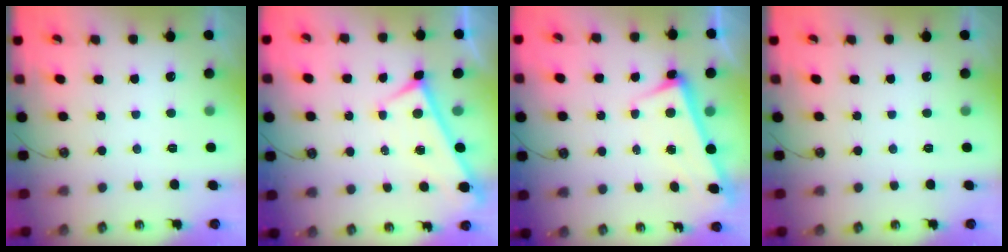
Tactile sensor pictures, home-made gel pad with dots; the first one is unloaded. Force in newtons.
{"total": 0.0}
{"total": 2.7, "press": 2.7, "slide": 0.7}
{"total": 0.0}